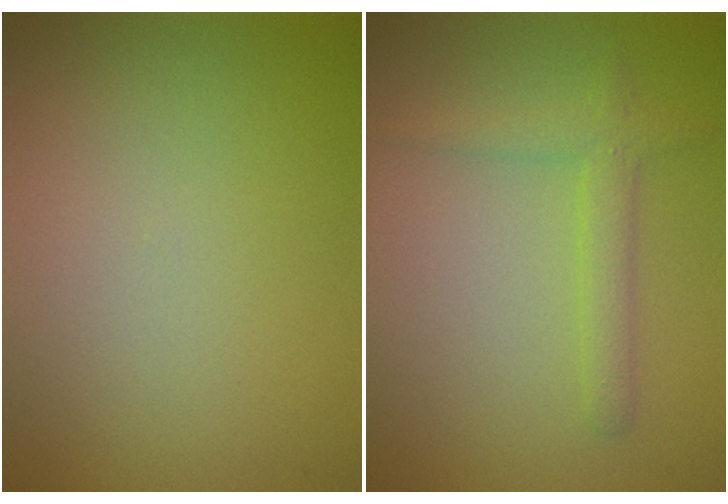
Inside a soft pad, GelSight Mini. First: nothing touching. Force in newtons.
{"total": 2.1, "press": 2.1, "slide": 0.2}